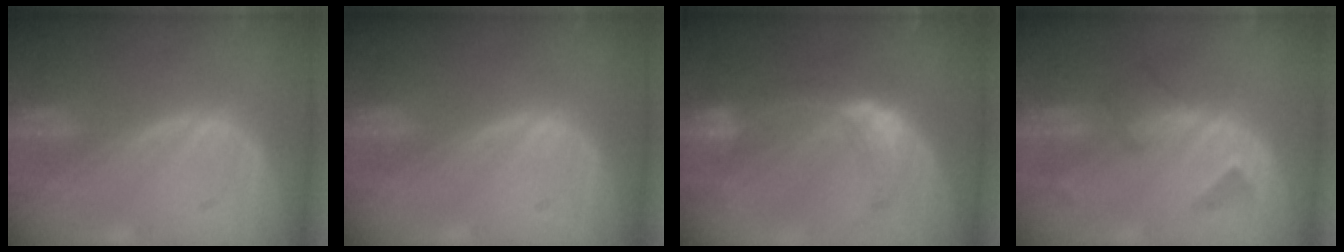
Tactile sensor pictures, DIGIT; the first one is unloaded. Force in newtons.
{"total": 0.0}
{"total": 8.1, "press": 7.2, "slide": 3.7}
{"total": 4.6, "press": 4.6, "slide": 0.9}